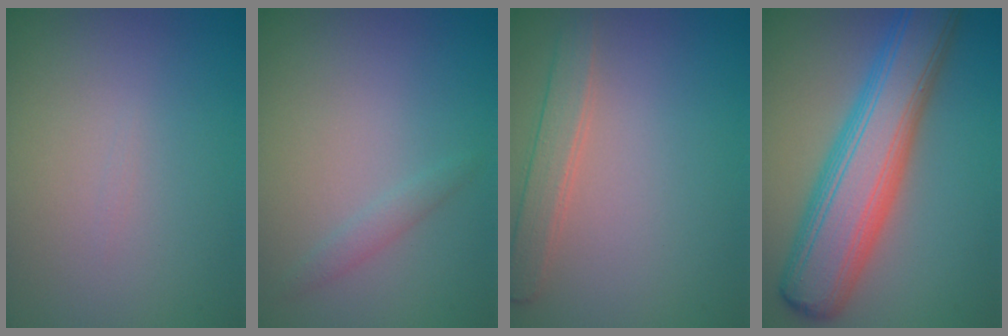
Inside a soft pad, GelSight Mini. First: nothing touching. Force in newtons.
{"total": 1.6, "press": 1.6, "slide": 0.1}
{"total": 2.3, "press": 2.3, "slide": 0.1}
{"total": 9.6, "press": 9.6, "slide": 0.3}